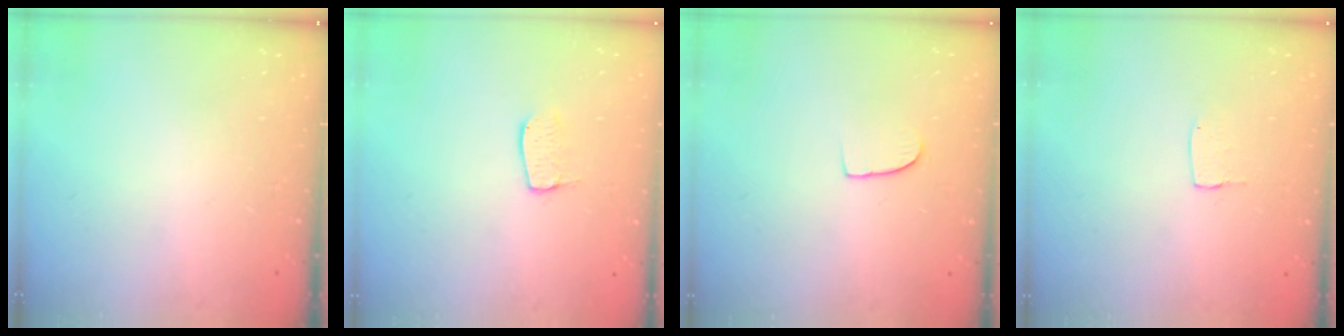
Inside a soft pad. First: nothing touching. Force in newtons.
{"total": 6.5, "press": 6.5, "slide": 0.4}
{"total": 6.1, "press": 6.1, "slide": 0.4}
{"total": 3.5, "press": 3.5, "slide": 0.1}